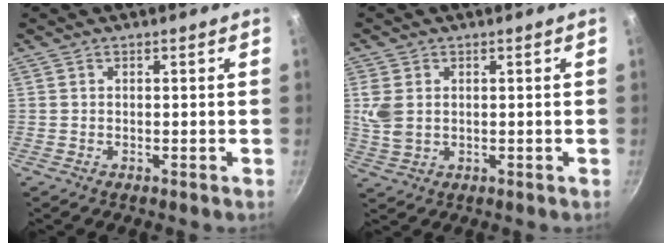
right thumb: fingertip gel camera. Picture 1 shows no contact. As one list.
[{"total": 5.4, "force": [1.0, 3.8, 3.7], "torque": [-0.078, -0.002, 0.024]}]